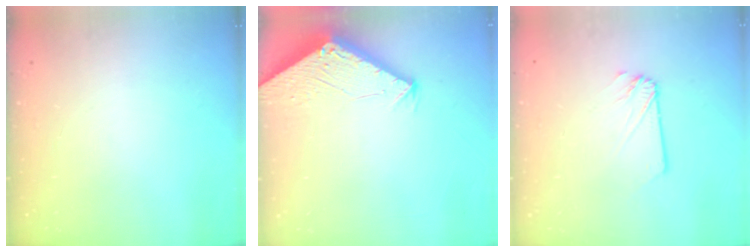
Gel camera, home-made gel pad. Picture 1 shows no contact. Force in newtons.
{"total": 2.9, "press": 2.9, "slide": 0.1}
{"total": 1.8, "press": 1.8, "slide": 0.2}